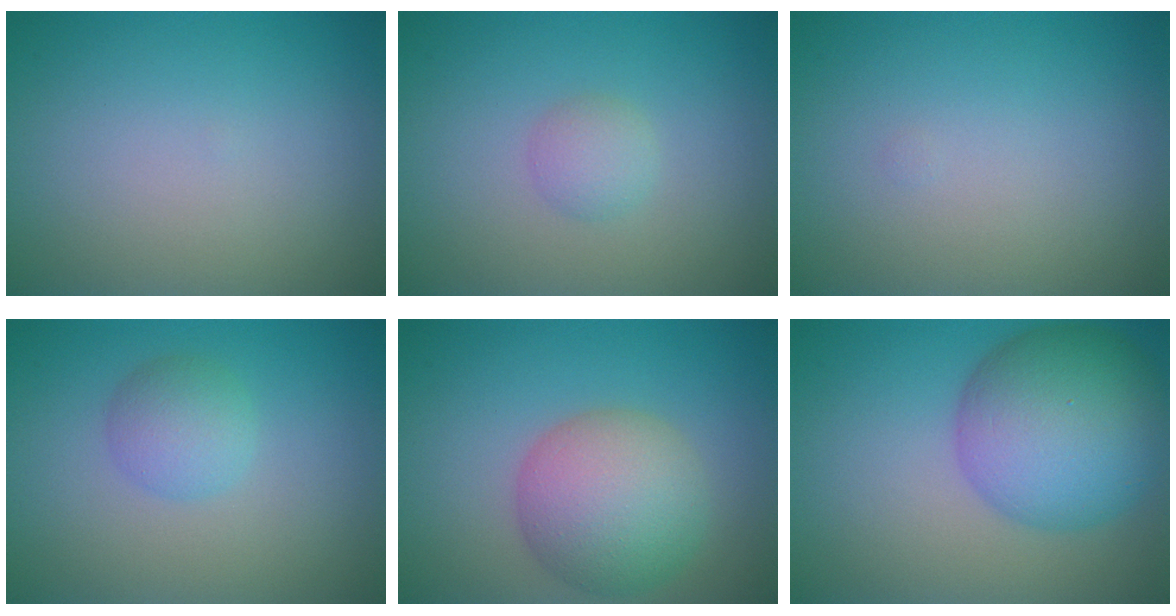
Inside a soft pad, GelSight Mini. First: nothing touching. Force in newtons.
{"total": 1.6, "press": 1.6, "slide": 0.0}
{"total": 0.0}
{"total": 2.5, "press": 2.5, "slide": 0.1}
{"total": 6.8, "press": 6.8, "slide": 0.3}
{"total": 9.6, "press": 9.6, "slide": 0.3}